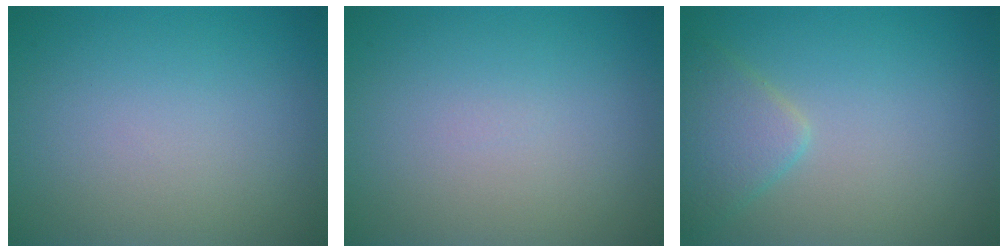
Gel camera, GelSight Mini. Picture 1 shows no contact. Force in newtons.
{"total": 0.0}
{"total": 2.7, "press": 2.7, "slide": 0.2}